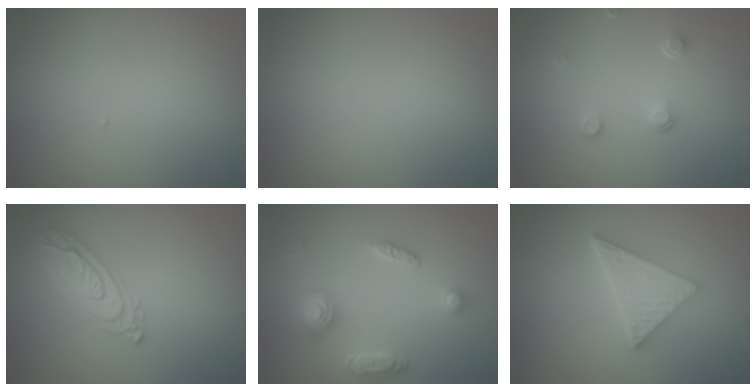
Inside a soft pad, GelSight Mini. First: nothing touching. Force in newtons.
{"total": 0.0}
{"total": 1.4, "press": 0.8, "slide": 1.2}
{"total": 3.0, "press": 2.9, "slide": 0.7}
{"total": 3.2, "press": 3.1, "slide": 0.7}
{"total": 5.1, "press": 3.7, "slide": 3.4}